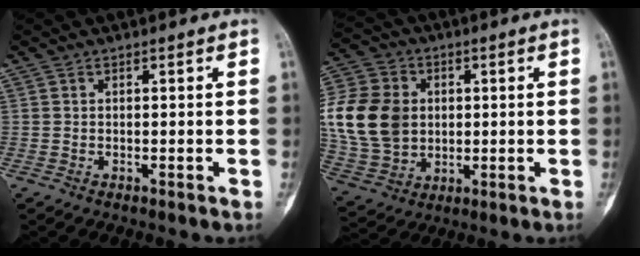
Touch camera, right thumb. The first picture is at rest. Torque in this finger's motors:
{"motor_torque": [0.37, 0.37, 0.16, 0.01, 0.10]}